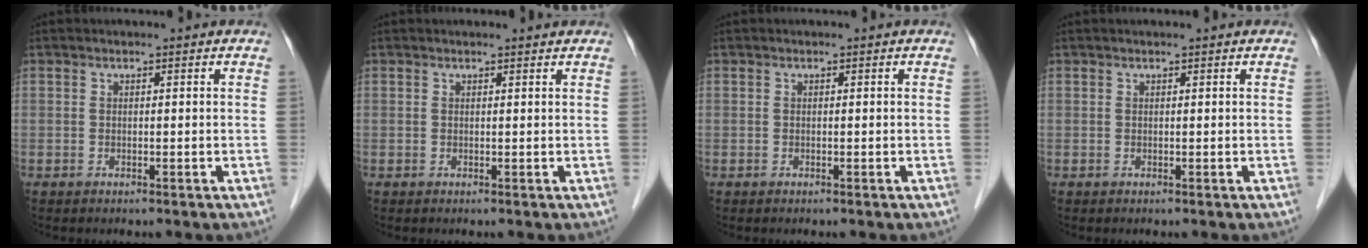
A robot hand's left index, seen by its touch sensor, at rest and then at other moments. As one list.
[{"total": 1.5, "force": [1.5, 0.0, 0.2], "torque": [-0.009, 0.002, 0.018]}, {"total": 0.0}, {"total": 0.9, "force": [0.8, 0.0, 0.4], "torque": [-0.006, 0.012, 0.015]}]